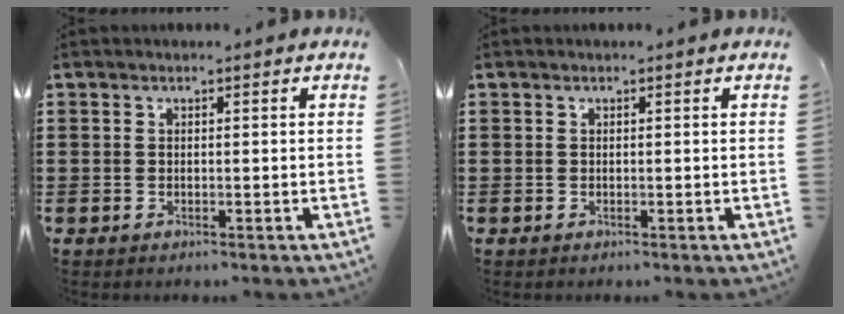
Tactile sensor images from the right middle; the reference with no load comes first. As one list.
[{"total": 0.0}]